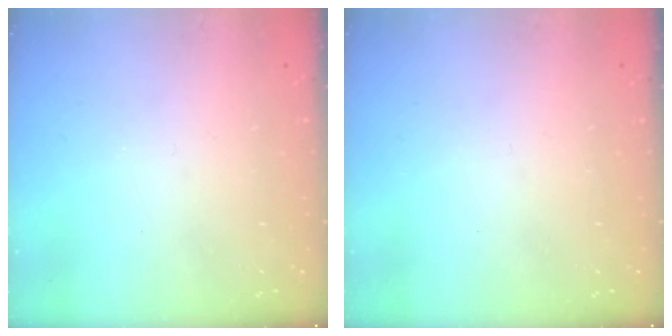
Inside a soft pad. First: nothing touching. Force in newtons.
{"total": 0.0}